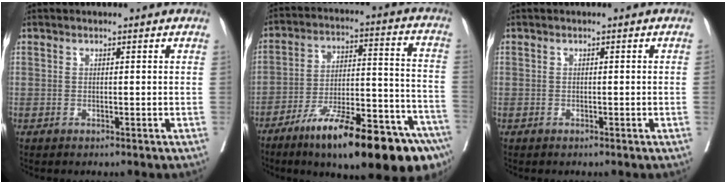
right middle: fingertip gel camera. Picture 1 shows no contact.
{"total": 23.4, "force": [-15.3, 3.9, 17.3], "torque": [-0.196, 0.015, -0.237]}
{"total": 0.0}